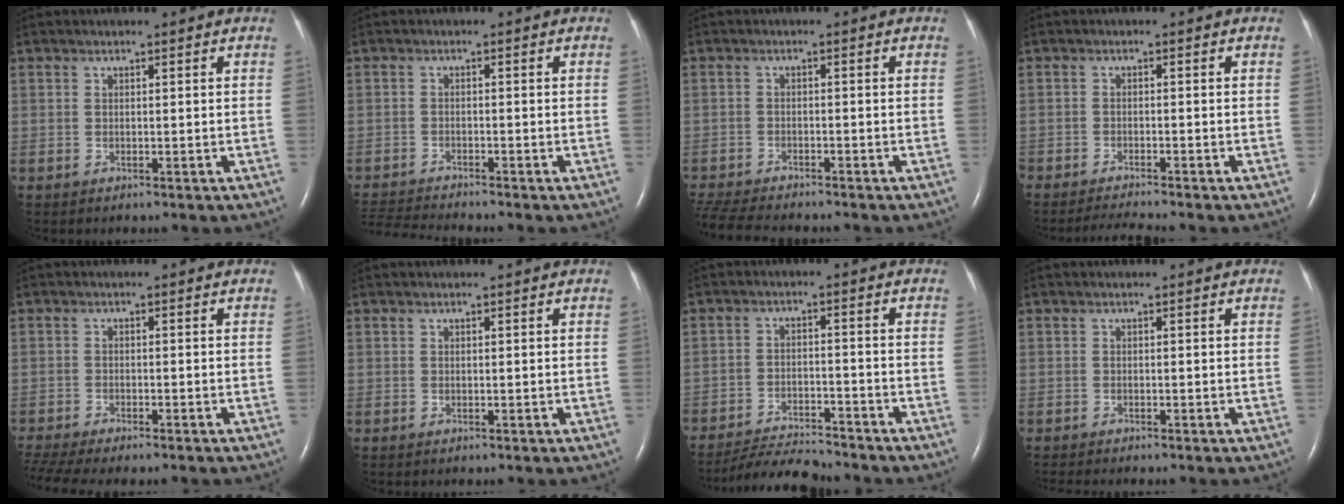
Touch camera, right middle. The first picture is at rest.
{"total": 5.1, "force": [-4.9, -1.2, 0.6], "torque": [-0.016, -0.019, -0.090]}
{"total": 8.7, "force": [-7.9, 1.3, 3.4], "torque": [-0.064, -0.016, -0.129]}
{"total": 3.0, "force": [-2.8, -0.7, 0.8], "torque": [-0.023, -0.016, -0.051]}
{"total": 9.9, "force": [-8.5, 1.8, 4.8], "torque": [-0.090, -0.002, -0.130]}
{"total": 0.0}
{"total": 8.2, "force": [-8.0, 0.5, 1.7], "torque": [-0.026, -0.015, -0.138]}
{"total": 2.5, "force": [-2.2, 0.0, 1.1], "torque": [-0.015, -0.006, -0.033]}